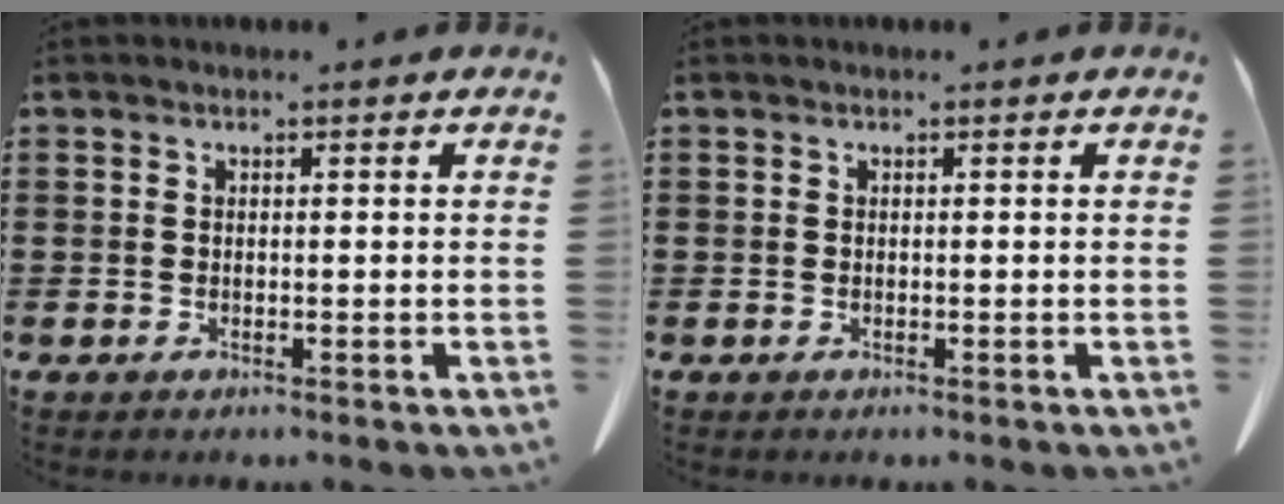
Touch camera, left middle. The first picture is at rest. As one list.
[{"total": 0.0}]